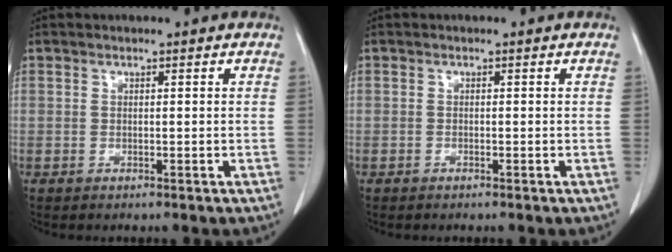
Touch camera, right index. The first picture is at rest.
{"total": 0.0}